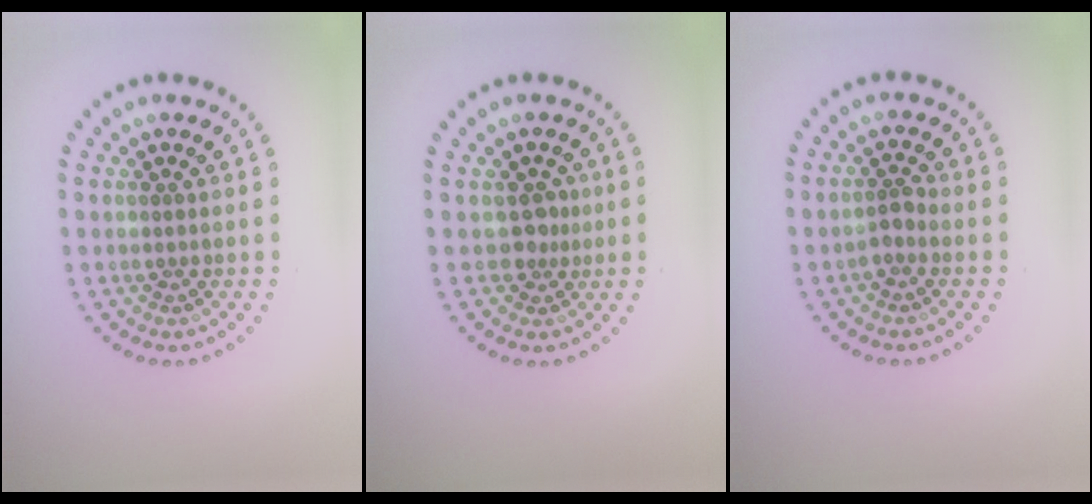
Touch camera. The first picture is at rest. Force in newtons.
{"total": 1.7, "press": 1.3, "slide": 1.1}
{"total": 1.3, "press": 1.1, "slide": 0.7}